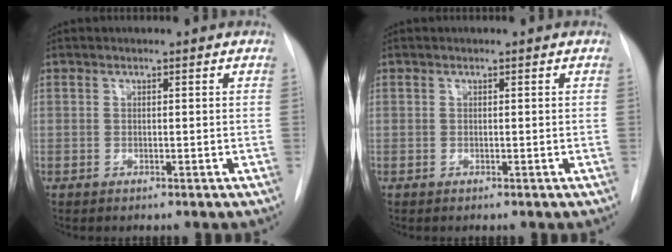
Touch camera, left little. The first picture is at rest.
{"total": 0.0}